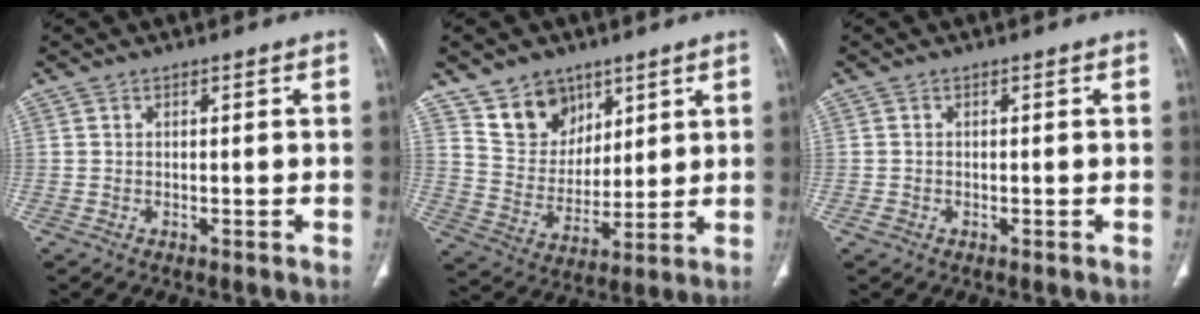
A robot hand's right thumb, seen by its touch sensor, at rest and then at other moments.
{"total": 11.0, "force": [7.2, 7.7, 3.1], "torque": [-0.014, -0.053, 0.144]}
{"total": 0.9, "force": [-0.4, 0.7, 0.4], "torque": [-0.010, 0.004, -0.007]}